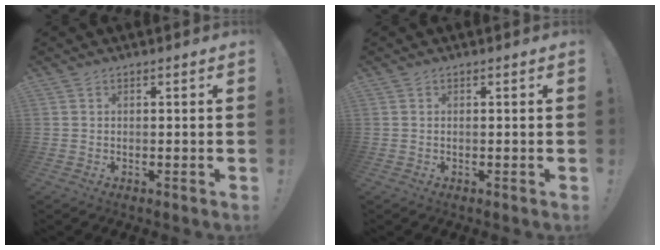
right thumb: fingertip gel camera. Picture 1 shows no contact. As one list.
[{"total": 0.0}]